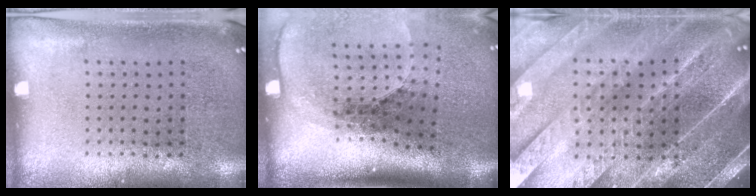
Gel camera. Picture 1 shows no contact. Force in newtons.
{"total": 2.6, "press": 1.9, "slide": 1.9}
{"total": 5.2, "press": 4.5, "slide": 2.7}